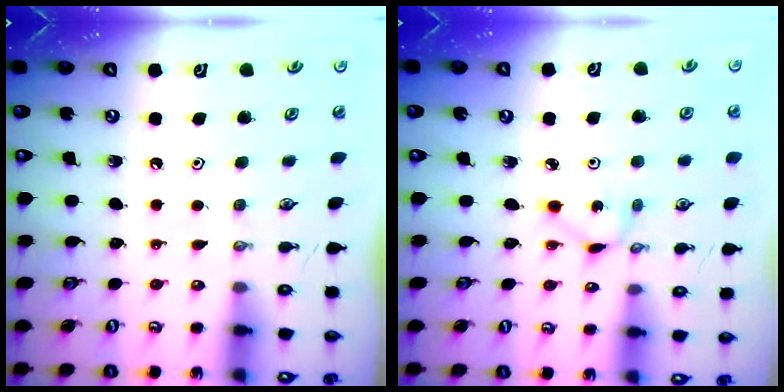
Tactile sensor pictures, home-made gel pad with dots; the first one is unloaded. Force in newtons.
{"total": 1.9, "press": 1.9, "slide": 0.1}